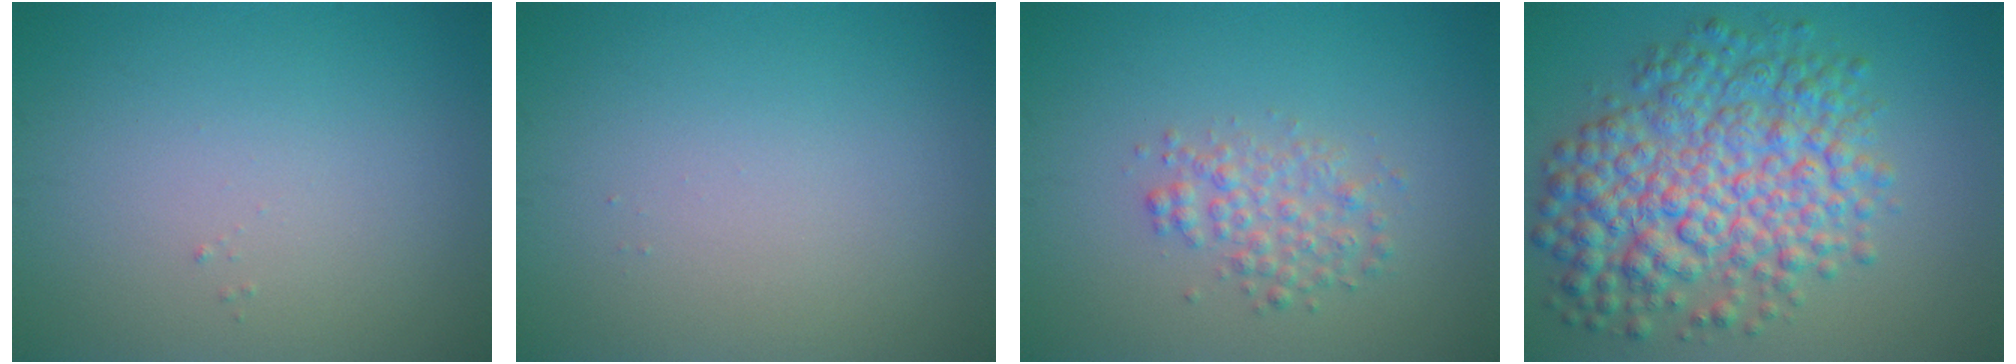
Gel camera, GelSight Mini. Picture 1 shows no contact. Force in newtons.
{"total": 0.0}
{"total": 2.5, "press": 2.5, "slide": 0.1}
{"total": 9.0, "press": 9.0, "slide": 0.1}